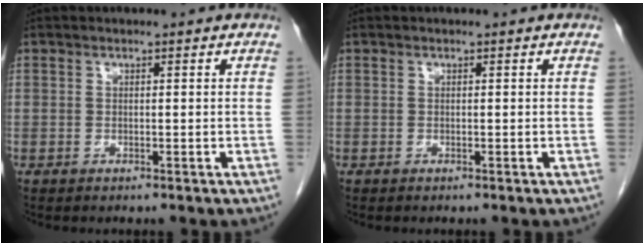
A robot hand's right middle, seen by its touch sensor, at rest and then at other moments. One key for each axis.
{"total": 0.0}